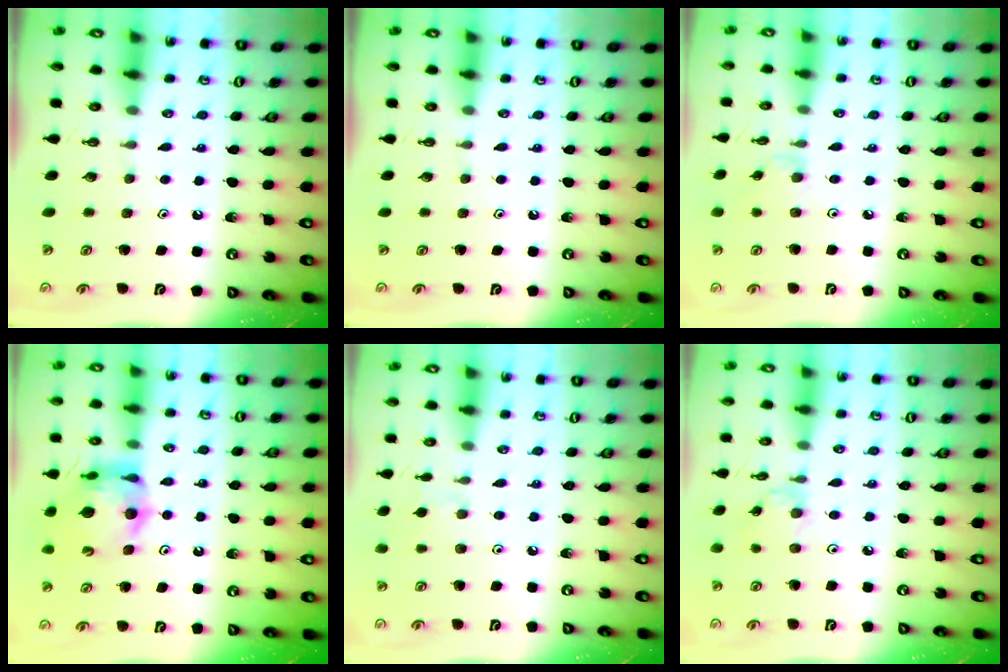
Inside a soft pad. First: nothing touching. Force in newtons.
{"total": 0.0}
{"total": 1.6, "press": 1.5, "slide": 0.4}
{"total": 12.9, "press": 12.8, "slide": 1.3}
{"total": 2.6, "press": 2.6, "slide": 0.5}
{"total": 1.0, "press": 1.0, "slide": 0.2}